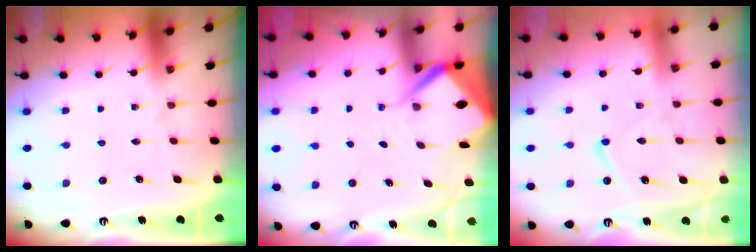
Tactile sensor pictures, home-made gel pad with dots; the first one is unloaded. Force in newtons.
{"total": 6.0, "press": 6.0, "slide": 0.6}
{"total": 8.0, "press": 8.0, "slide": 0.8}